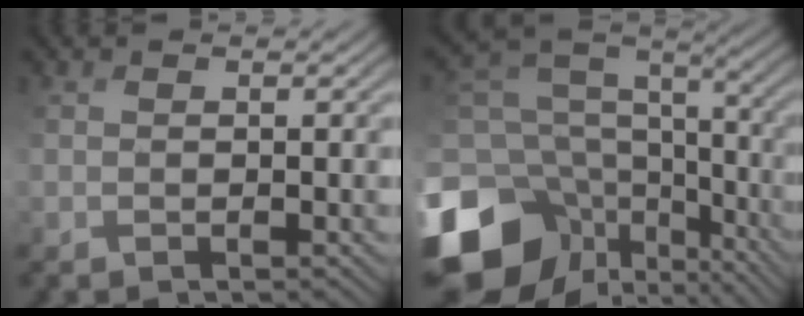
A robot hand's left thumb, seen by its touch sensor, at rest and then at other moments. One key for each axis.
{"total": 18.0, "fx": -7.2, "fy": 13.4, "fz": 9.5, "tx": -0.251, "ty": -0.021, "tz": -0.082}